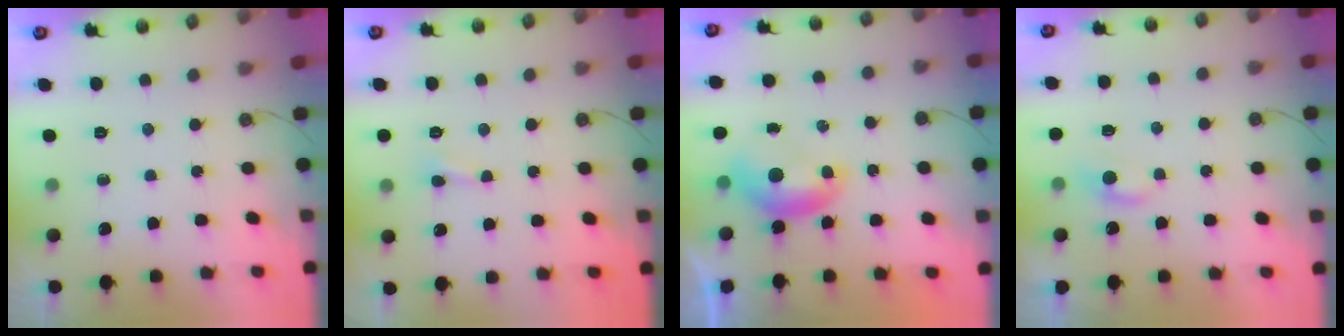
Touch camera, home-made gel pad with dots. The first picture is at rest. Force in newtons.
{"total": 0.9, "press": 0.8, "slide": 0.4}
{"total": 0.0}
{"total": 0.7, "press": 0.5, "slide": 0.5}